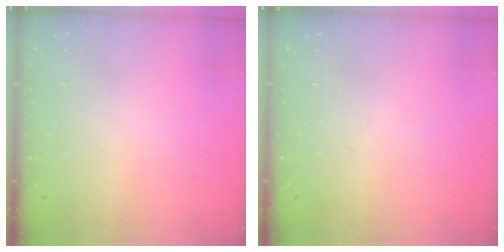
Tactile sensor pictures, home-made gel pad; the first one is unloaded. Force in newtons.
{"total": 0.0}